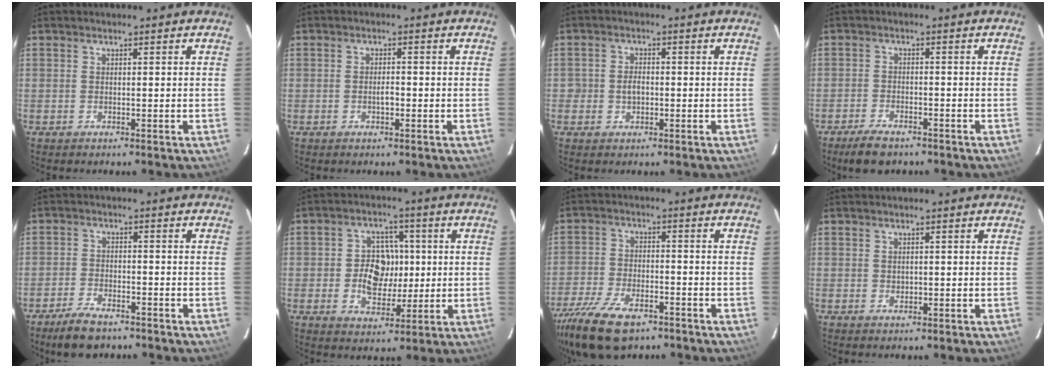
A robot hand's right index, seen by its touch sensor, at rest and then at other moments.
{"total": 1.9, "force": [-0.6, 0.9, 1.6], "torque": [-0.031, 0.003, -0.011]}
{"total": 2.8, "force": [-0.6, 2.3, 1.5], "torque": [-0.028, 0.005, -0.010]}
{"total": 5.8, "force": [-4.6, 2.1, 2.9], "torque": [-0.074, -0.004, -0.081]}
{"total": 6.7, "force": [-5.2, 2.5, 3.3], "torque": [-0.087, -0.002, -0.094]}
{"total": 9.3, "force": [-0.2, 7.4, 5.7], "torque": [-0.115, 0.013, 0.001]}
{"total": 15.5, "force": [-10.6, 7.0, 8.9], "torque": [-0.214, -0.033, -0.191]}
{"total": 0.9, "force": [0.1, 0.8, 0.4], "torque": [-0.003, 0.001, 0.003]}